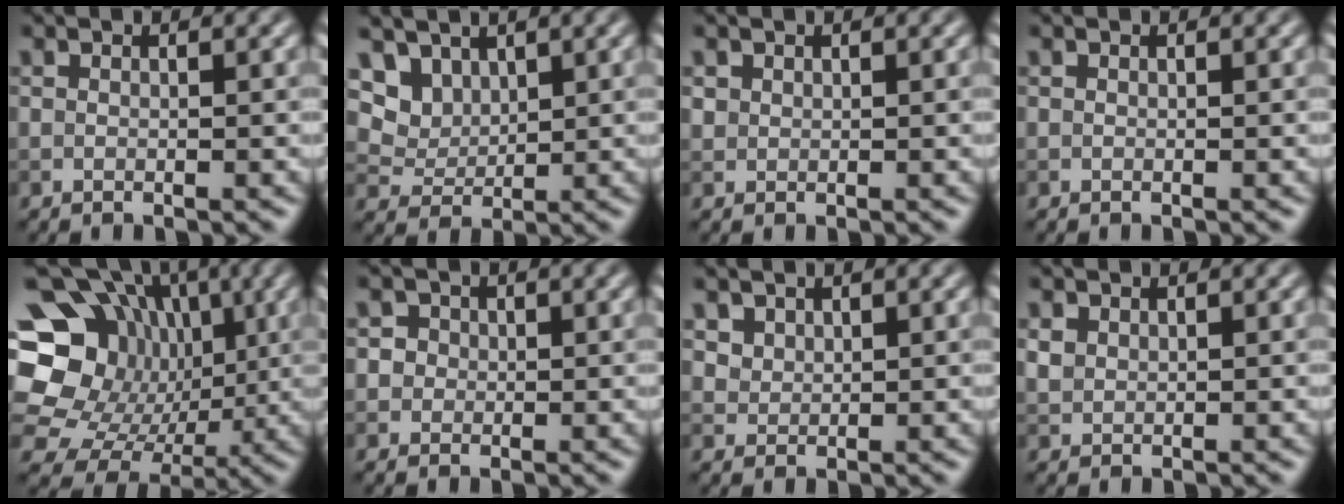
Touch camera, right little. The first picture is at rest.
{"total": 4.4, "force": [2.8, 2.9, 1.7], "torque": [-0.051, -0.014, 0.071]}
{"total": 0.6, "force": [0.2, 0.6, 0.0], "torque": [0.005, -0.003, 0.005]}
{"total": 0.0}
{"total": 20.3, "force": [3.3, 17.7, 9.3], "torque": [-0.192, 0.042, 0.034]}
{"total": 3.0, "force": [0.8, 2.7, 1.0], "torque": [0.009, 0.014, -0.004]}
{"total": 2.4, "force": [1.5, 1.6, 0.8], "torque": [-0.027, -0.008, 0.043]}
{"total": 1.0, "force": [0.4, 0.9, 0.3], "torque": [-0.007, 0.000, 0.009]}